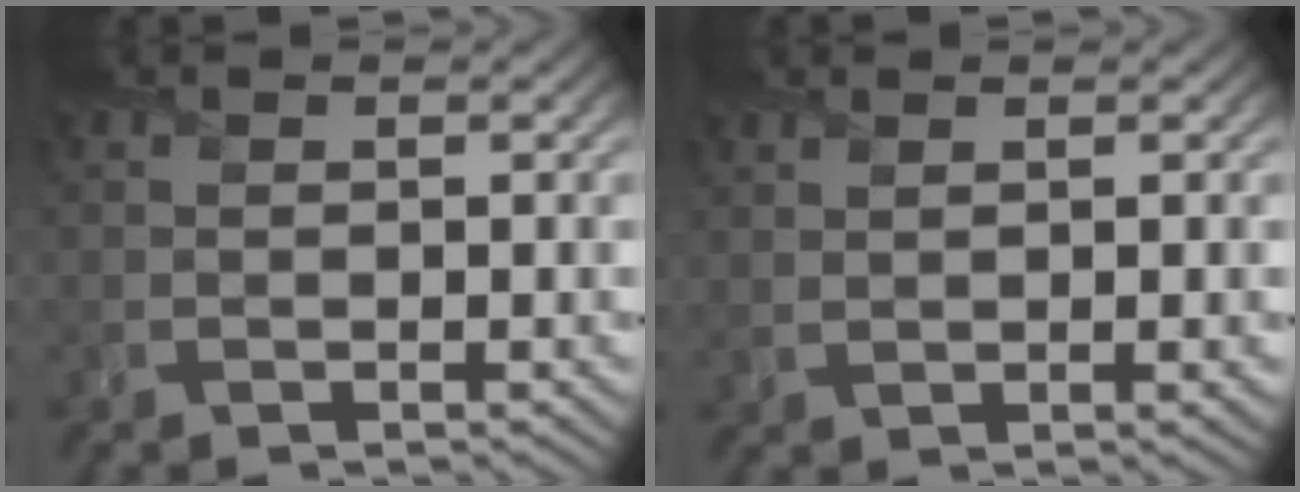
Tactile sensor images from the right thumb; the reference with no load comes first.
{"total": 1.4, "force": [0.8, 0.3, 1.2], "torque": [-0.023, 0.006, 0.018]}